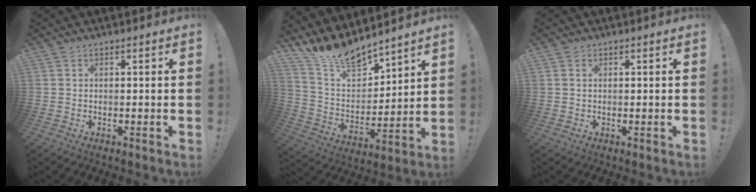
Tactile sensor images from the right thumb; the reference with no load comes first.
{"total": 14.2, "force": [12.9, 4.0, 4.3], "torque": [-0.106, -0.099, 0.239]}
{"total": 0.9, "force": [0.4, 0.7, 0.4], "torque": [-0.012, 0.004, 0.009]}